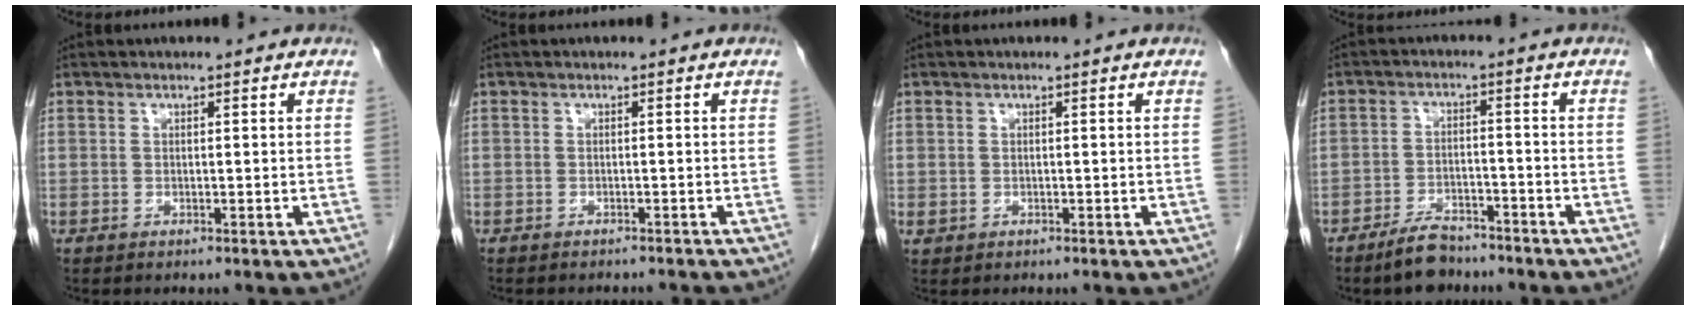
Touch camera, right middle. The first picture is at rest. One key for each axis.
{"total": 4.9, "fx": -4.6, "fy": 1.0, "fz": 1.5, "tx": -0.015, "ty": -0.006, "tz": -0.054}
{"total": 0.9, "fx": -0.1, "fy": 0.8, "fz": 0.4, "tx": -0.011, "ty": 0.000, "tz": 0.003}
{"total": 5.6, "fx": -4.8, "fy": 2.1, "fz": 2.2, "tx": -0.044, "ty": -0.003, "tz": -0.081}